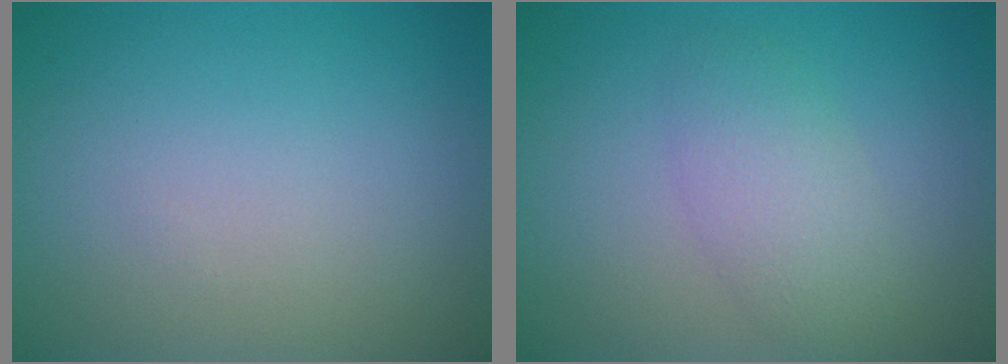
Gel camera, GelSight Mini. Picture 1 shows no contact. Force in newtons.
{"total": 3.0, "press": 3.0, "slide": 0.2}